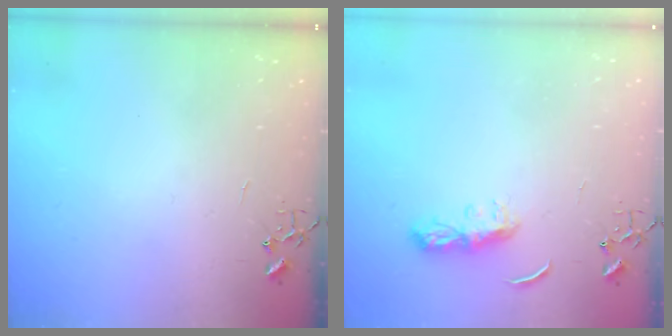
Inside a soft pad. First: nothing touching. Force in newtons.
{"total": 6.5, "press": 6.4, "slide": 0.6}